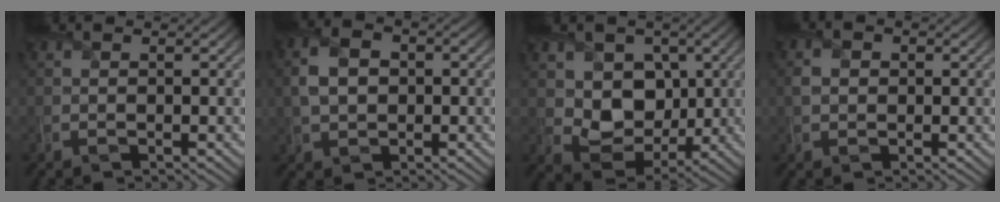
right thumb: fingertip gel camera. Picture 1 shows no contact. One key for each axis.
{"total": 5.1, "fx": 0.1, "fy": 3.3, "fz": 3.8, "tx": -0.083, "ty": 0.006, "tz": -0.002}
{"total": 6.9, "fx": 1.3, "fy": 5.6, "fz": 3.8, "tx": -0.092, "ty": -0.018, "tz": 0.019}
{"total": 1.7, "fx": -0.1, "fy": 1.4, "fz": 1.1, "tx": -0.028, "ty": 0.000, "tz": -0.005}